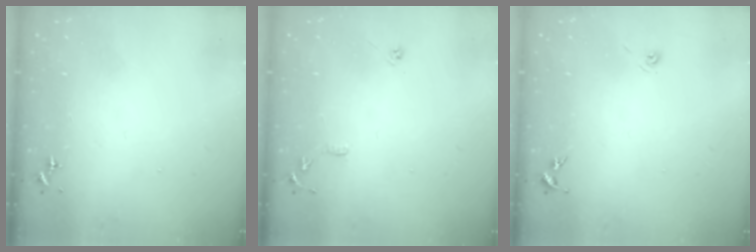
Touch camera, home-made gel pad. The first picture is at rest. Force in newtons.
{"total": 7.9, "press": 7.9, "slide": 0.8}
{"total": 3.3, "press": 2.7, "slide": 2.0}